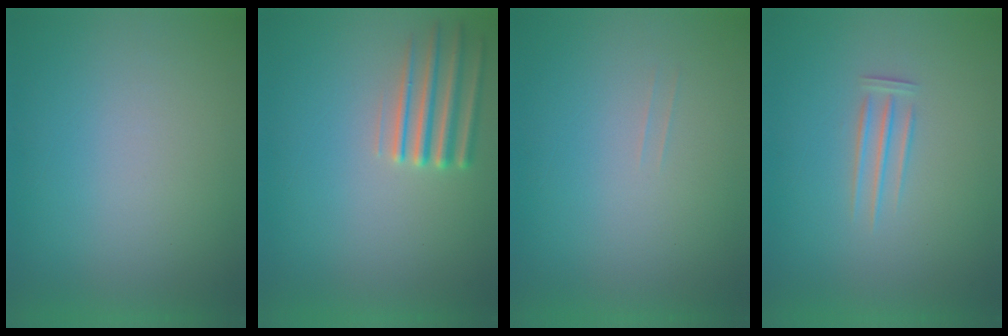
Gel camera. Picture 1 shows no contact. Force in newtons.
{"total": 2.3}
{"total": 1.2}
{"total": 1.2}